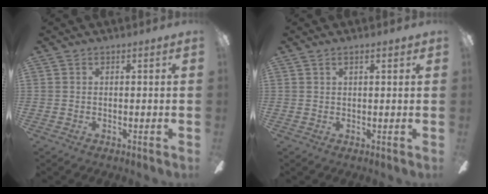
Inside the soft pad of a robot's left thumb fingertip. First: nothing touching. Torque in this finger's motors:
{"motor_torque": [-0.18, -0.03, -0.46, 0.10, 0.02]}